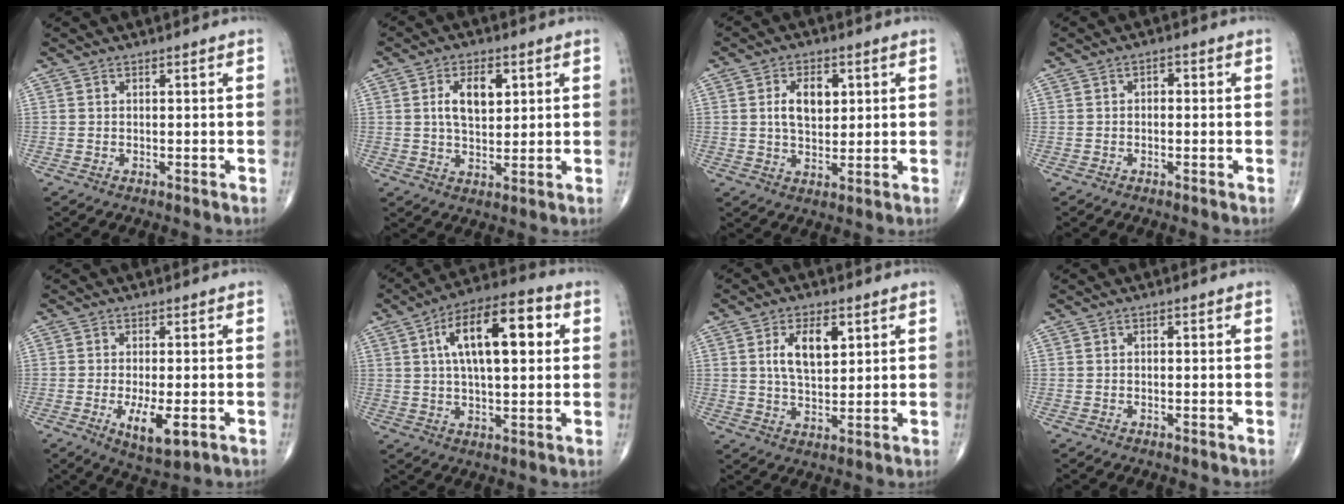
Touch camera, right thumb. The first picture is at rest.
{"total": 7.6, "force": [2.1, 4.2, 5.9], "torque": [-0.084, -0.006, 0.037]}
{"total": 7.2, "force": [1.7, 4.4, 5.5], "torque": [-0.072, -0.006, 0.028]}
{"total": 1.6, "force": [0.0, 1.1, 1.2], "torque": [-0.005, 0.007, -0.008]}
{"total": 7.4, "force": [-2.2, 2.5, 6.6], "torque": [-0.111, -0.017, -0.032]}
{"total": 17.0, "force": [4.3, 7.2, 14.8], "torque": [-0.223, 0.017, 0.062]}
{"total": 8.5, "force": [2.7, 4.4, 6.7], "torque": [-0.102, -0.011, 0.049]}
{"total": 0.5, "force": [0.0, 0.4, 0.4], "torque": [-0.001, 0.002, -0.003]}